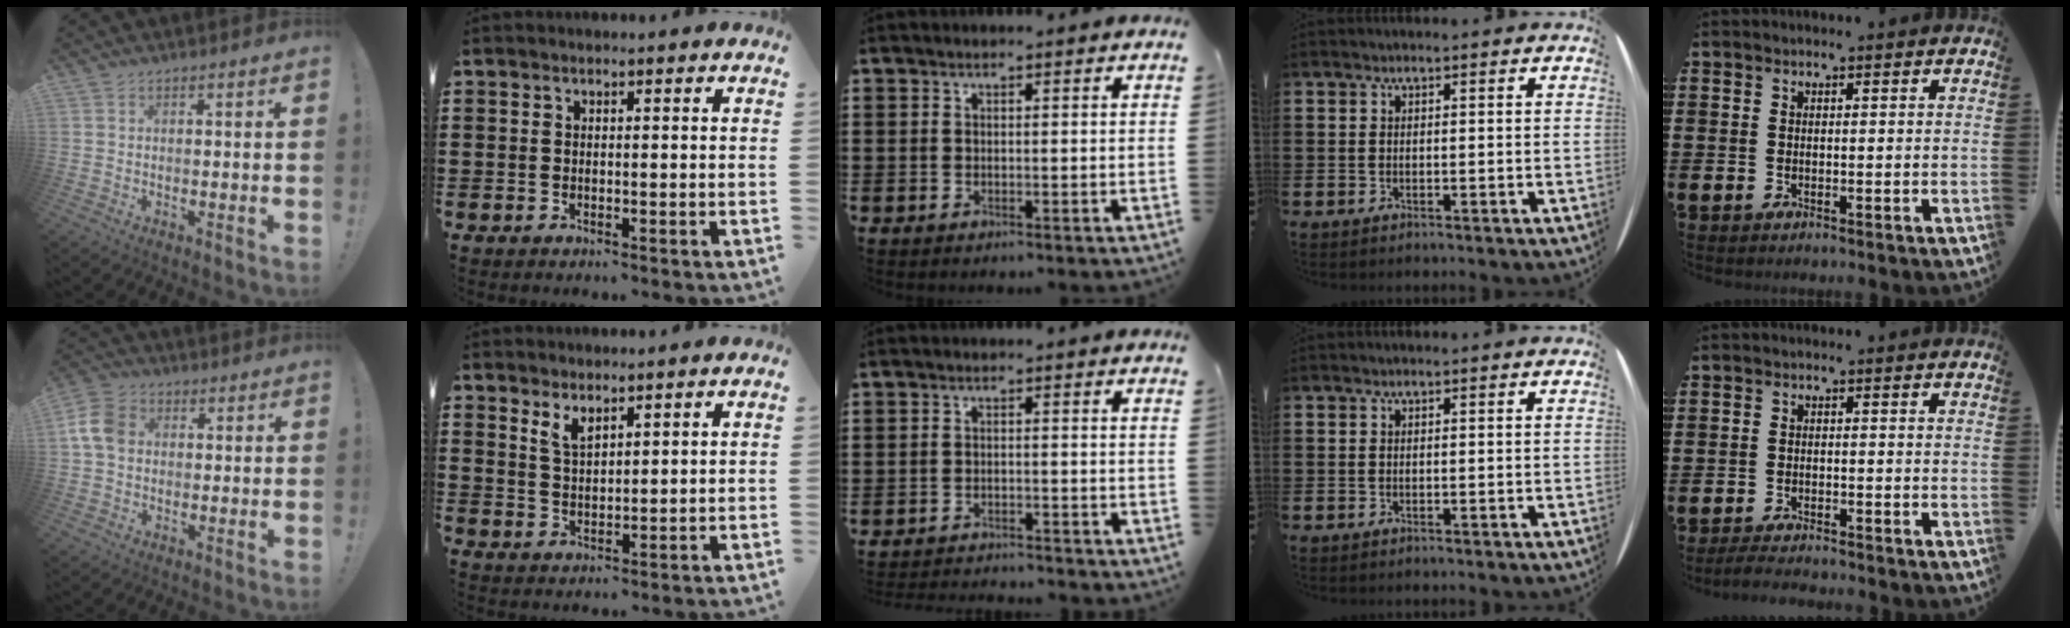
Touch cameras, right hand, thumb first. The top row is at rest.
{"thumb": {"total": 9.0, "force": [0.9, 6.8, 5.8], "torque": [-0.114, 0.014, 0.021]}, "index": {"total": 2.9, "force": [2.2, 1.1, 1.5], "torque": [-0.035, 0.003, 0.042]}, "middle": {"total": 2.2, "force": [-2.2, 0.0, 0.0], "torque": [-0.005, 0.001, -0.048]}, "little": {"total": 1.8, "force": [-1.7, 0.1, 0.4], "torque": [-0.009, 0.005, -0.035]}}